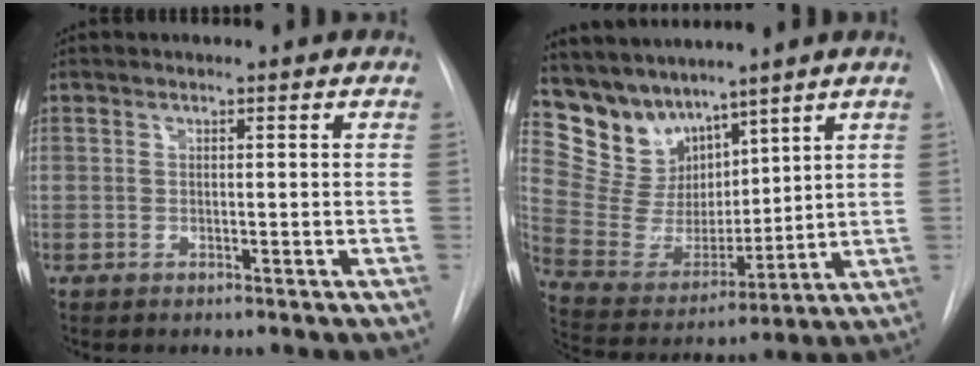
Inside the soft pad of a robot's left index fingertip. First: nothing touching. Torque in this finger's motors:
{"motor_torque": [0.14, -0.15, 0.02, -0.02]}